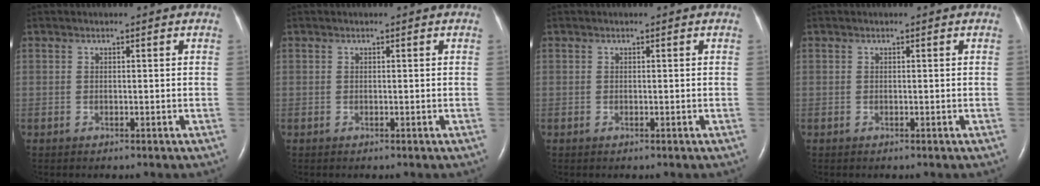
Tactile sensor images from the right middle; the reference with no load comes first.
{"total": 0.0}
{"total": 0.0}
{"total": 0.0}